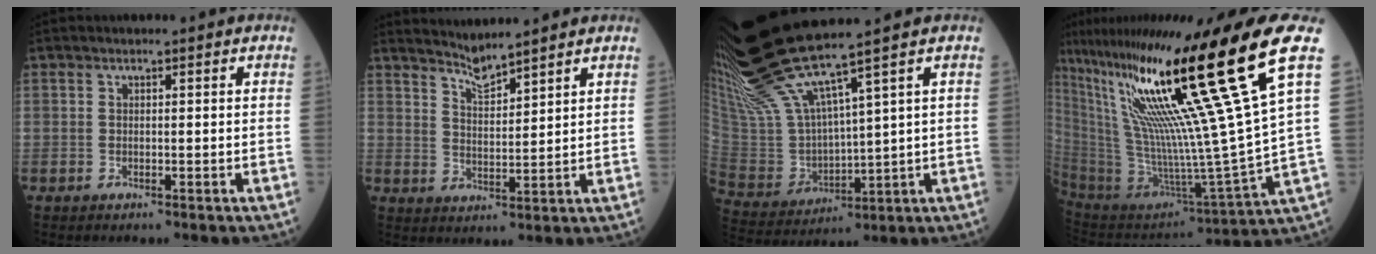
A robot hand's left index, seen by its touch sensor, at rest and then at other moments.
{"total": 4.6, "force": [4.5, -0.4, 1.2], "torque": [-0.030, -0.004, 0.089]}
{"total": 13.2, "force": [10.8, -0.7, 7.6], "torque": [-0.172, -0.009, 0.226]}
{"total": 29.1, "force": [16.1, -1.7, 24.2], "torque": [-0.428, -0.016, 0.278]}